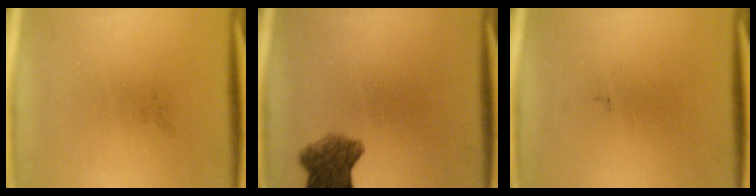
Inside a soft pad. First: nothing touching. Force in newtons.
{"total": 6.4}
{"total": 0.0}